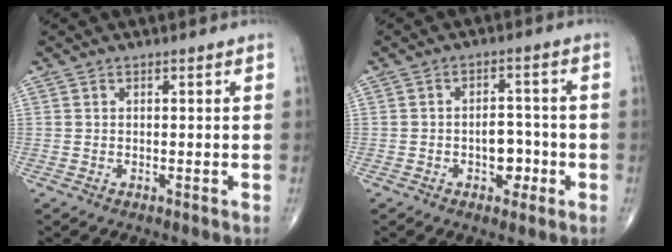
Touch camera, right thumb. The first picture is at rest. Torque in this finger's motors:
{"motor_torque": [2.60, 2.41, 1.16, -0.61, 0.43]}